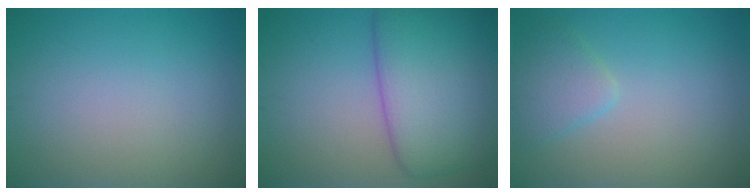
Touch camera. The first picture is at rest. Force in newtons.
{"total": 8.5, "press": 8.5, "slide": 0.4}
{"total": 2.5, "press": 2.5, "slide": 0.2}